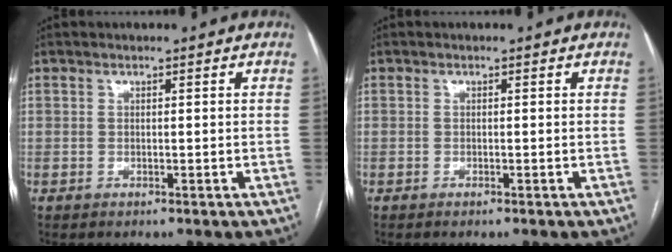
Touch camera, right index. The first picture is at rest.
{"total": 0.0}